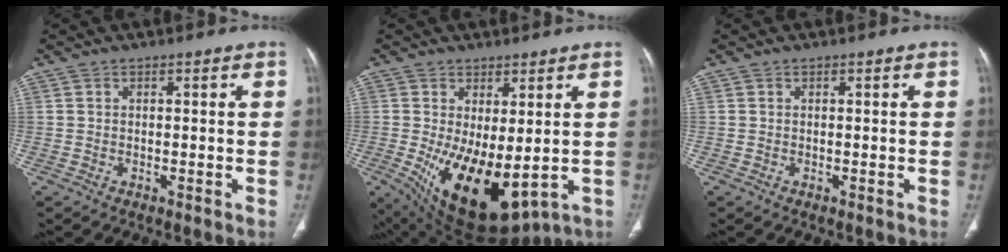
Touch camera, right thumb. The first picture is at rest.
{"total": 15.0, "force": [-1.9, 7.0, 13.1], "torque": [-0.215, -0.028, 0.001]}
{"total": 0.0}